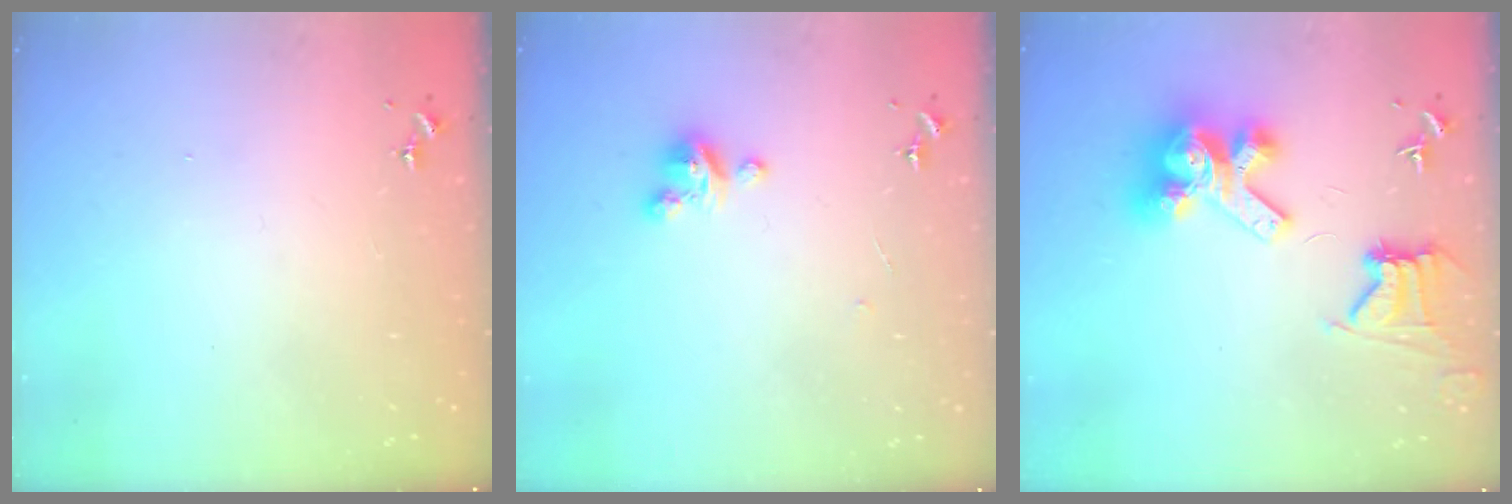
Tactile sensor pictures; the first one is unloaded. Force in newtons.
{"total": 4.6, "press": 4.6, "slide": 0.3}
{"total": 14.5, "press": 14.3, "slide": 2.0}